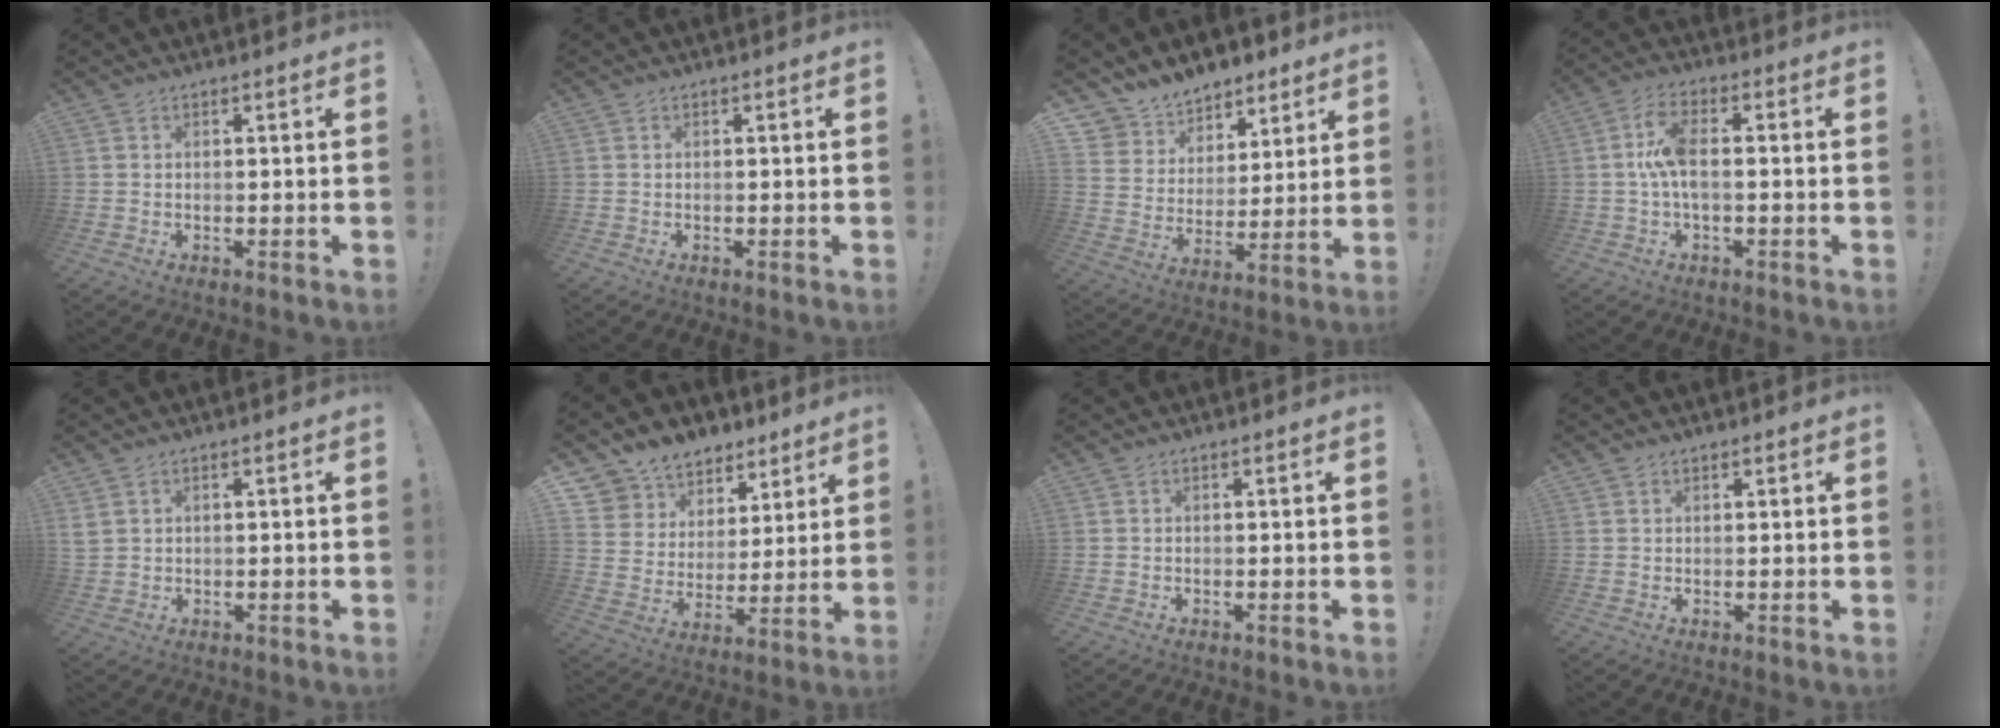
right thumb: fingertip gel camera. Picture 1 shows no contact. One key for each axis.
{"total": 0.0}
{"total": 9.0, "fx": 7.5, "fy": 4.9, "fz": -0.2, "tx": -0.011, "ty": -0.073, "tz": 0.146}
{"total": 8.4, "fx": 0.0, "fy": 3.0, "fz": 7.9, "tx": -0.155, "ty": 0.001, "tz": 0.002}
{"total": 2.2, "fx": 1.1, "fy": 1.6, "fz": 1.0, "tx": -0.021, "ty": 0.003, "tz": 0.023}
{"total": 8.5, "fx": 5.8, "fy": 6.1, "fz": 0.6, "tx": -0.019, "ty": -0.058, "tz": 0.115}
{"total": 0.0}
{"total": 0.8, "fx": 0.6, "fy": 0.4, "fz": 0.0, "tx": 0.002, "ty": -0.002, "tz": 0.013}